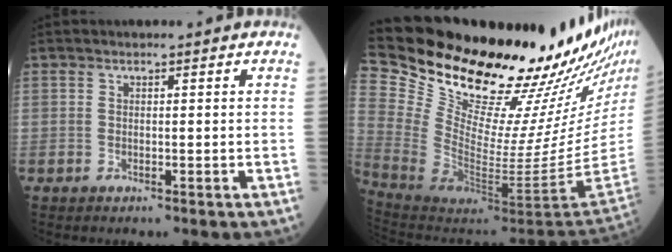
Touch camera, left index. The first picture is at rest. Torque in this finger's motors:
{"motor_torque": [1.03, -1.11, 0.63, 0.07]}